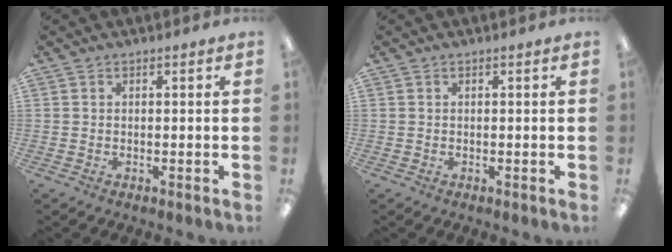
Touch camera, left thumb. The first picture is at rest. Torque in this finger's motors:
{"motor_torque": [0.00, 0.00, -0.07, 0.07, 0.00]}